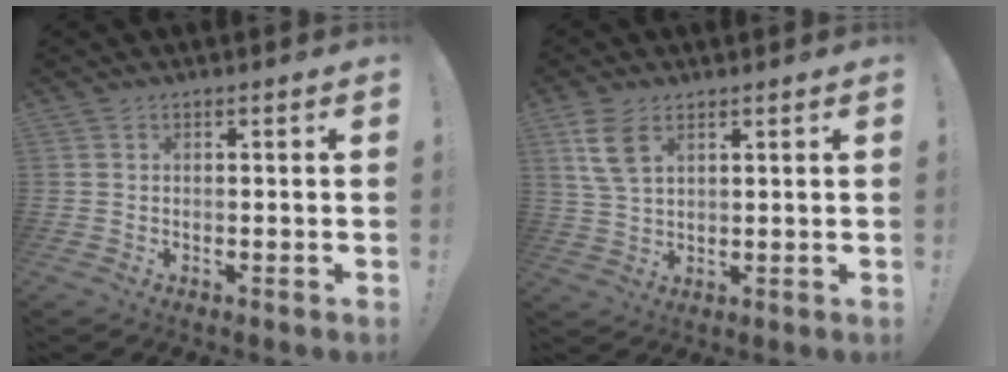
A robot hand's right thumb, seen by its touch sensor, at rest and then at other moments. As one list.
[{"total": 8.0, "force": [3.9, 4.3, 5.5], "torque": [-0.101, -0.009, 0.076]}]